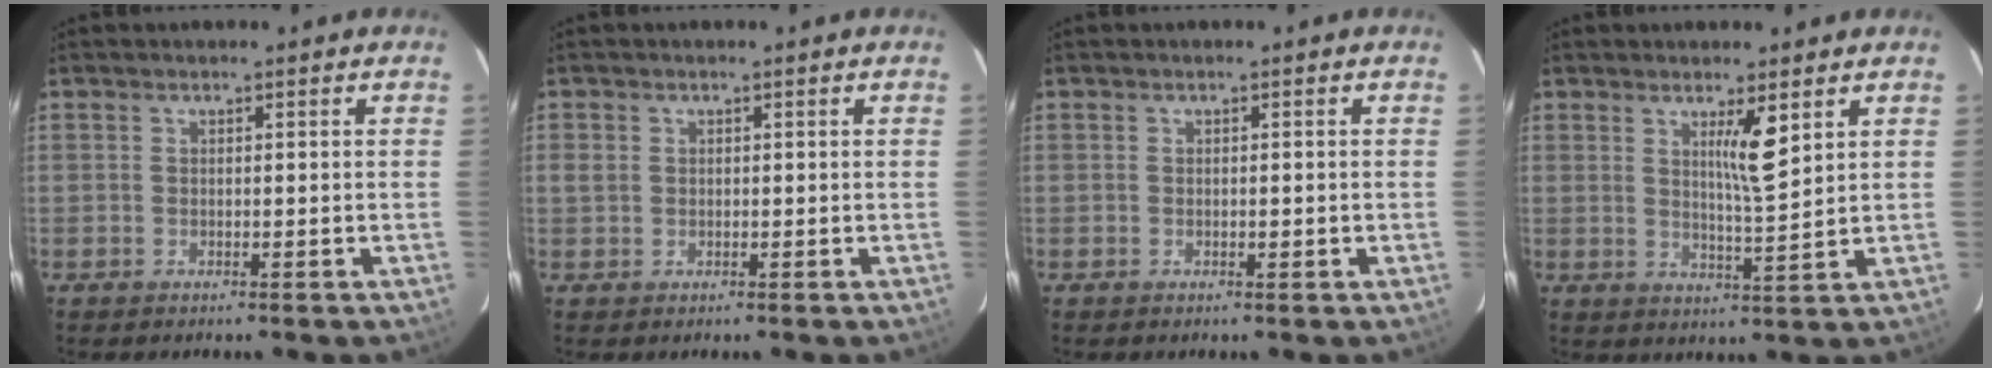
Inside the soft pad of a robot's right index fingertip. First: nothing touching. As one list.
[{"total": 1.7, "force": [0.2, 1.5, 0.9], "torque": [-0.028, 0.011, 0.008]}, {"total": 0.9, "force": [-0.3, 0.3, 0.8], "torque": [-0.016, -0.001, -0.003]}, {"total": 5.3, "force": [2.5, 0.1, 4.7], "torque": [-0.080, -0.011, 0.044]}]